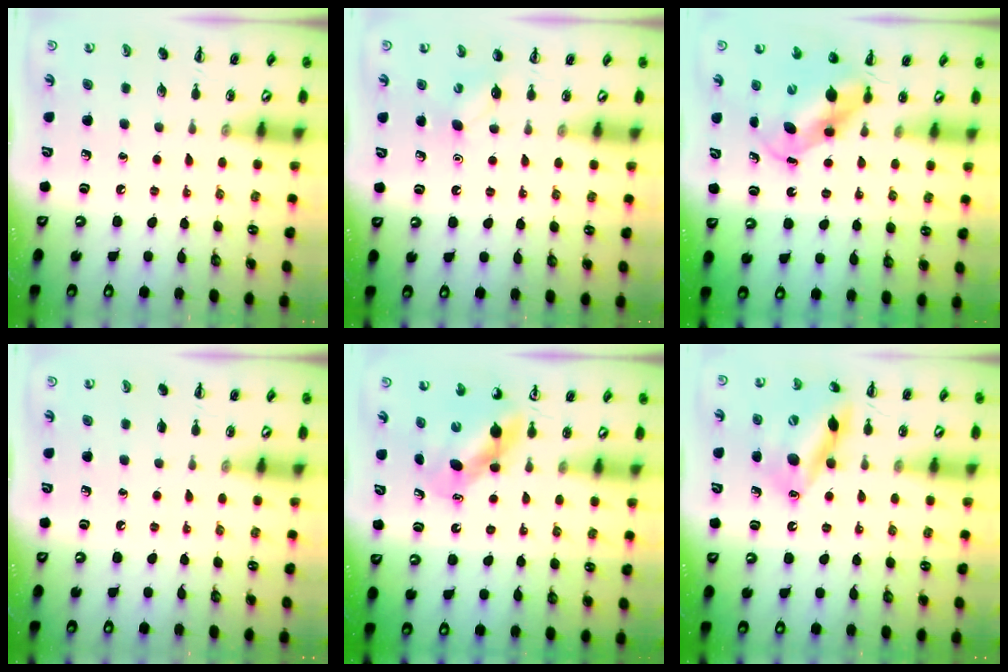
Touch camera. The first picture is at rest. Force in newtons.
{"total": 3.0, "press": 2.9, "slide": 0.7}
{"total": 5.8, "press": 5.8, "slide": 0.6}
{"total": 0.0}
{"total": 5.5, "press": 5.4, "slide": 0.6}
{"total": 16.2, "press": 16.0, "slide": 2.6}